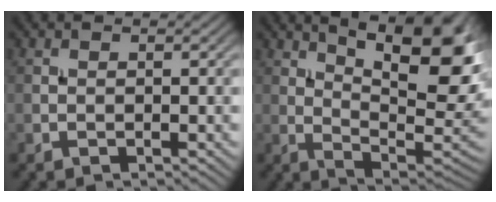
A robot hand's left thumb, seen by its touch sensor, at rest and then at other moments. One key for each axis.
{"total": 15.7, "fx": 7.0, "fy": 5.6, "fz": 12.9, "tx": -0.190, "ty": 0.001, "tz": 0.110}